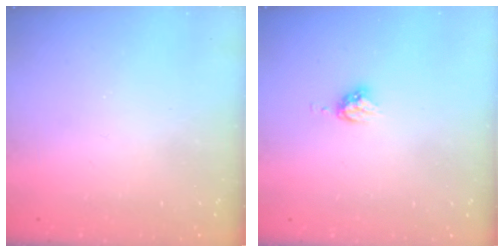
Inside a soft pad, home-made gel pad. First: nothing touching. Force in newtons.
{"total": 4.8, "press": 4.7, "slide": 0.7}